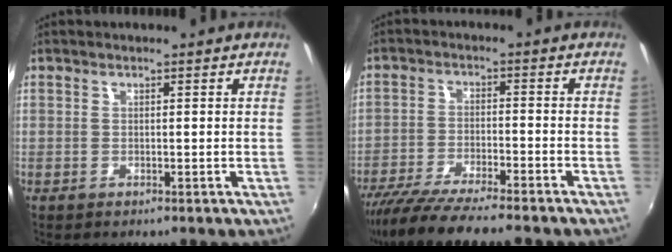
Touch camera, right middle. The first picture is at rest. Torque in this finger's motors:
{"motor_torque": [1.13, -1.01, 0.39, 0.13]}